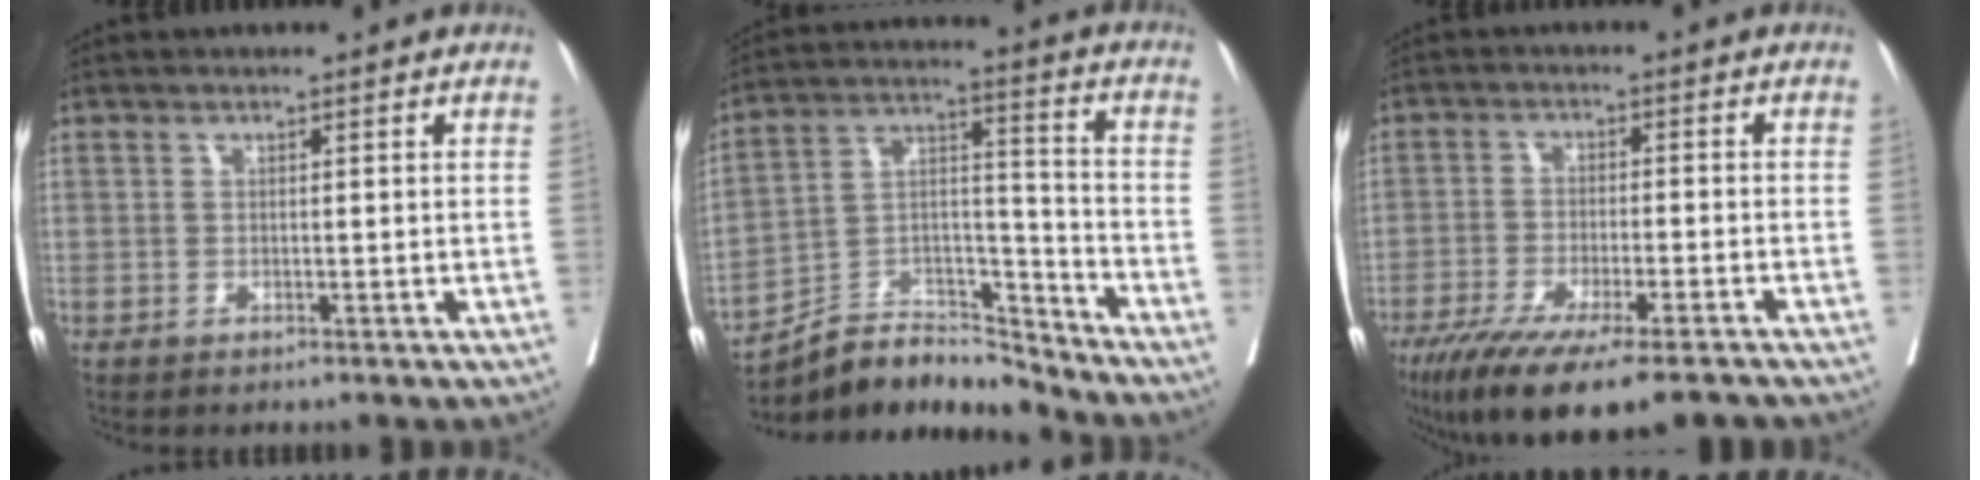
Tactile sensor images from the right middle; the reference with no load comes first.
{"total": 12.9, "force": [-12.7, 1.3, 1.8], "torque": [-0.026, 0.042, -0.231]}
{"total": 16.4, "force": [-12.7, 1.8, 10.2], "torque": [-0.146, -0.038, -0.199]}